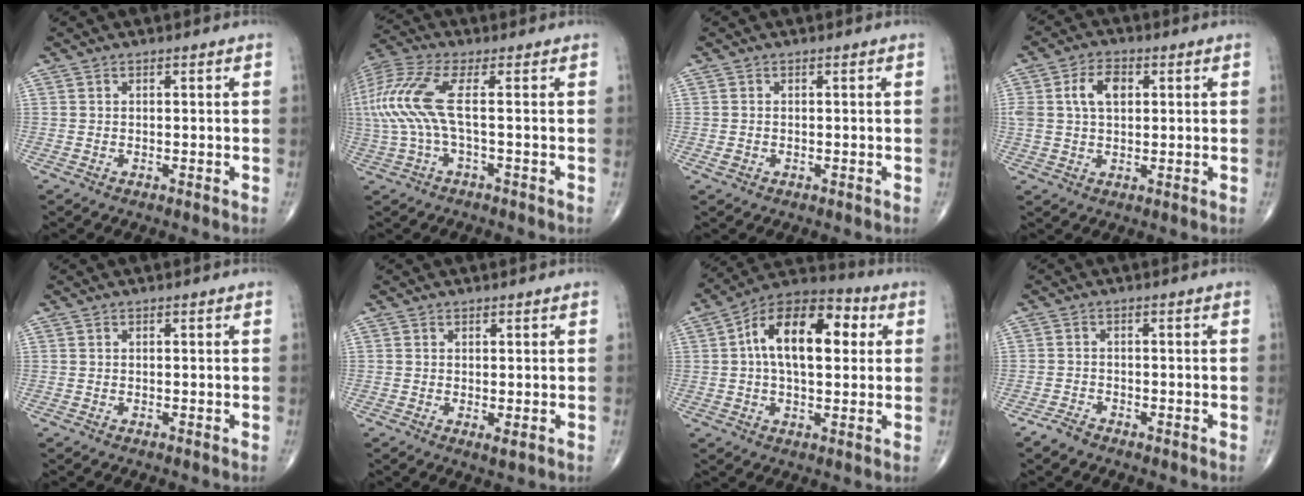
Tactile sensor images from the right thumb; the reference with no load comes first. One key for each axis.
{"total": 10.8, "fx": 0.4, "fy": 2.8, "fz": 10.5, "tx": -0.283, "ty": 0.027, "tz": 0.004}
{"total": 0.8, "fx": -0.2, "fy": 0.7, "fz": 0.5, "tx": -0.012, "ty": 0.001, "tz": -0.001}
{"total": 6.6, "fx": 1.7, "fy": 4.0, "fz": 4.9, "tx": -0.090, "ty": 0.008, "tz": 0.032}
{"total": 0.0}
{"total": 1.4, "fx": -0.1, "fy": 0.3, "fz": 1.4, "tx": -0.026, "ty": -0.008, "tz": 0.001}
{"total": 16.6, "fx": 3.1, "fy": 8.9, "fz": 13.7, "tx": -0.208, "ty": 0.029, "tz": 0.040}
{"total": 2.0, "fx": -1.7, "fy": 0.8, "fz": 0.6, "tx": -0.020, "ty": 0.005, "tz": -0.031}